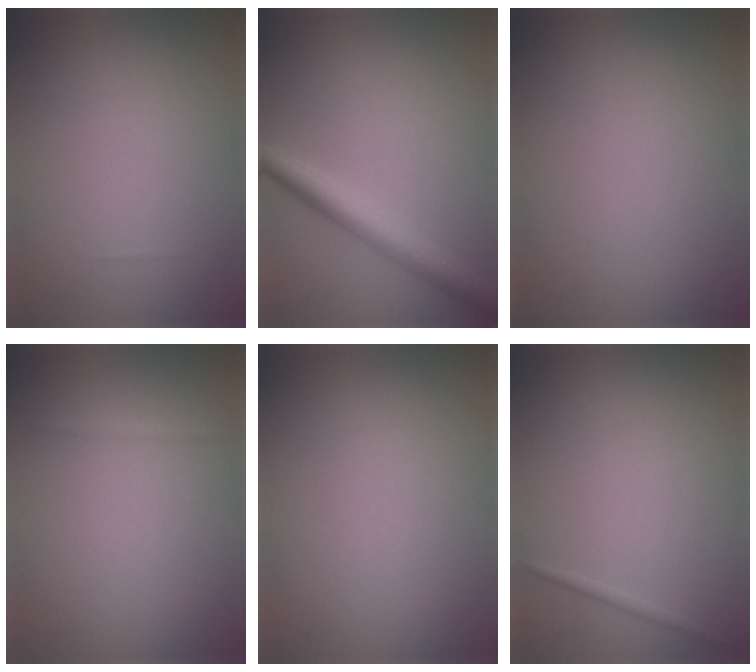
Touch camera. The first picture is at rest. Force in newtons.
{"total": 3.9, "press": 3.9, "slide": 0.0}
{"total": 0.0}
{"total": 0.5, "press": 0.5, "slide": 0.0}
{"total": 0.0}
{"total": 0.6, "press": 0.6, "slide": 0.0}